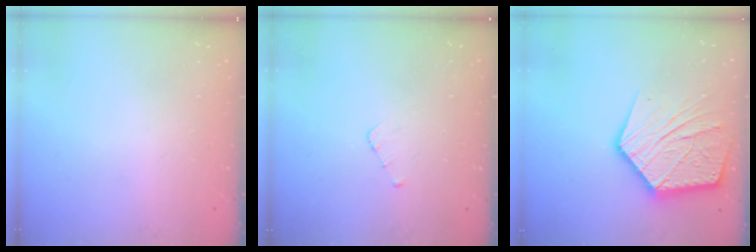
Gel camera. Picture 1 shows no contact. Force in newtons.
{"total": 2.9, "press": 2.9, "slide": 0.2}
{"total": 19.7, "press": 19.7, "slide": 1.8}